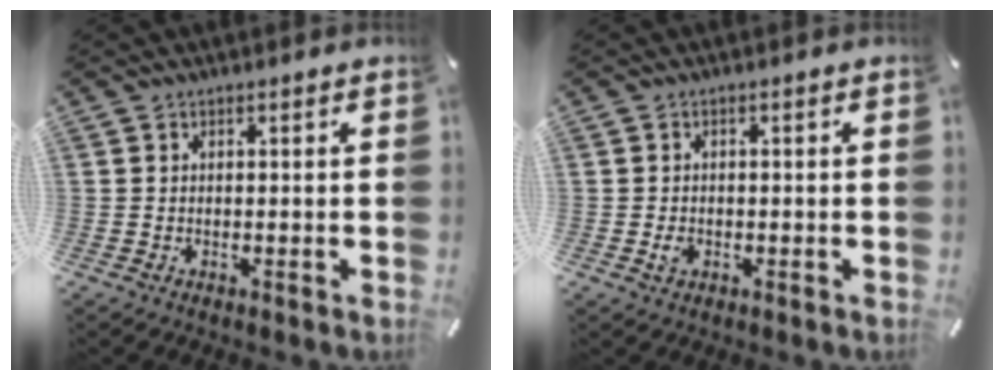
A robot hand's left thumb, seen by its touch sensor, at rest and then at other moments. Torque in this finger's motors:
{"motor_torque": [0.12, 0.91, 0.18, 0.01, 0.03]}